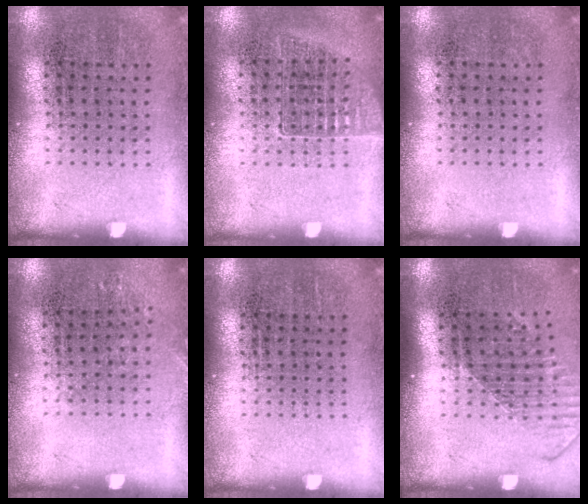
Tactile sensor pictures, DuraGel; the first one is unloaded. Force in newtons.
{"total": 1.0, "press": 0.9, "slide": 0.3}
{"total": 0.0}
{"total": 0.8, "press": 0.8, "slide": 0.1}
{"total": 0.0}
{"total": 1.6, "press": 1.2, "slide": 1.0}